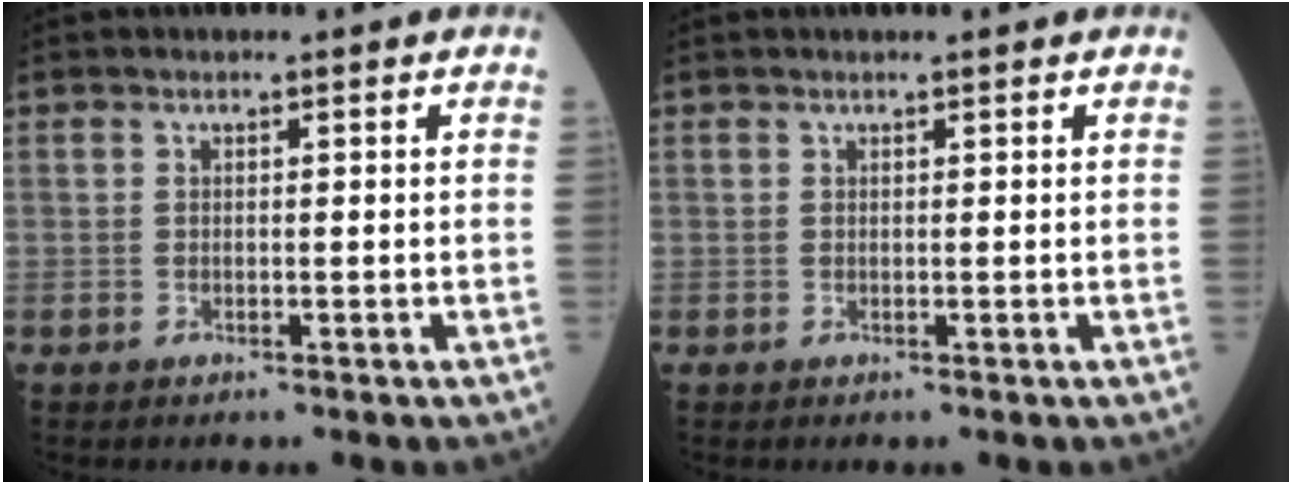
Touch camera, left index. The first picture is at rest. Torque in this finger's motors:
{"motor_torque": [-0.20, -0.17, -0.02, 0.00]}